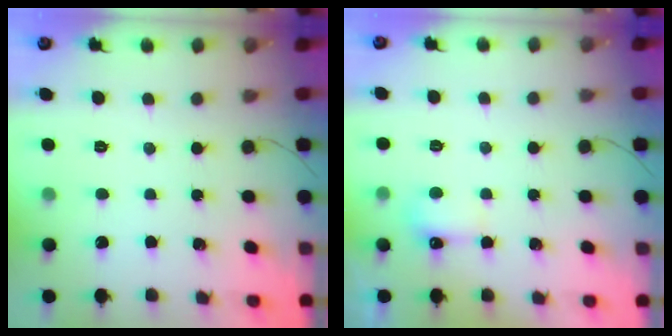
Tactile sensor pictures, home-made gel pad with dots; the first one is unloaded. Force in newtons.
{"total": 4.6, "press": 4.4, "slide": 1.3}